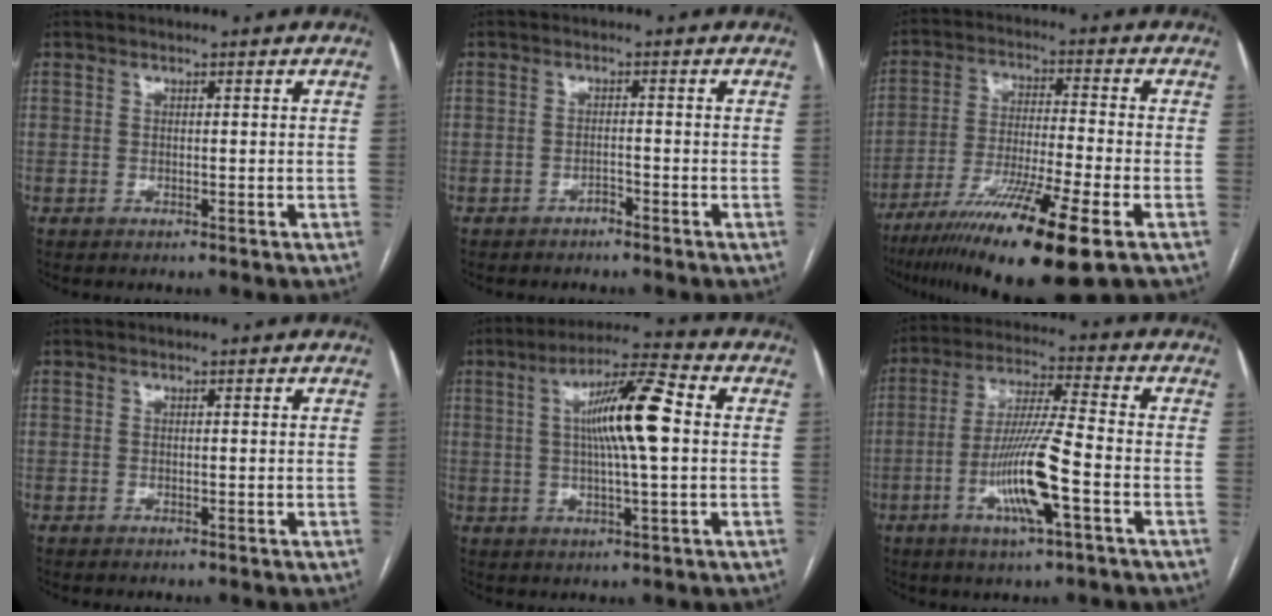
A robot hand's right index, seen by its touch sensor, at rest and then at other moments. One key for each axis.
{"total": 1.1, "fx": -1.0, "fy": 0.3, "fz": 0.4, "tx": -0.006, "ty": 0.002, "tz": -0.017}
{"total": 17.2, "fx": -10.3, "fy": 0.2, "fz": 13.8, "tx": -0.232, "ty": -0.043, "tz": -0.177}
{"total": 0.0}
{"total": 11.5, "fx": 1.4, "fy": 1.1, "fz": 11.3, "tx": -0.197, "ty": 0.018, "tz": 0.021}
{"total": 12.0, "fx": -4.0, "fy": 0.4, "fz": 11.3, "tx": -0.221, "ty": -0.009, "tz": -0.077}